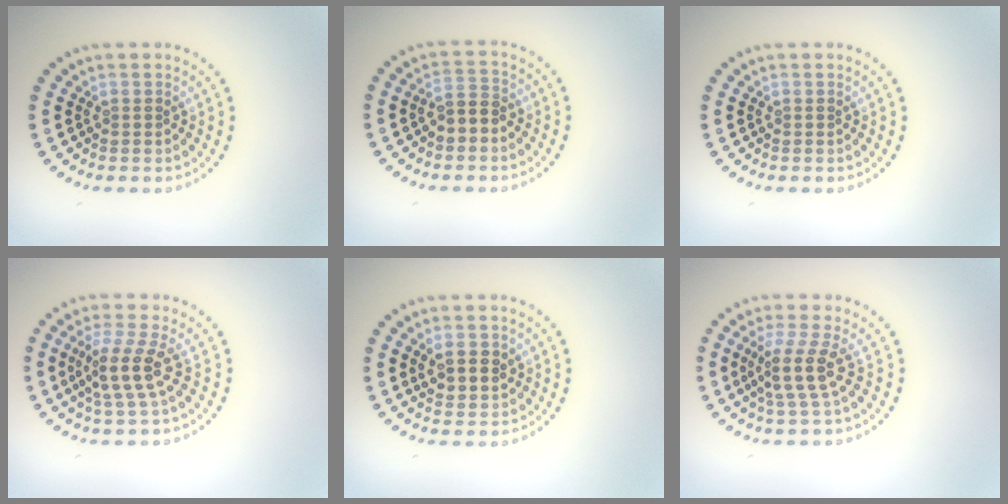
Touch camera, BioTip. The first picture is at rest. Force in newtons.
{"total": 2.4, "press": 2.3, "slide": 0.7}
{"total": 0.0}
{"total": 3.4, "press": 2.7, "slide": 1.9}
{"total": 2.8, "press": 2.7, "slide": 0.7}
{"total": 3.2, "press": 2.3, "slide": 2.2}